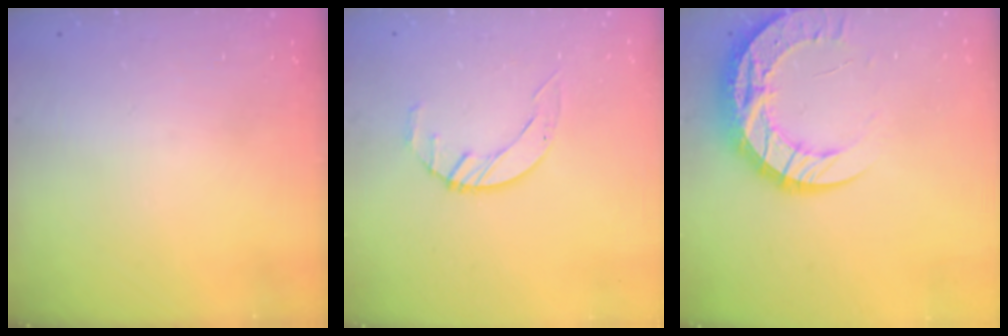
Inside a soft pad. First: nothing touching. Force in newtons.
{"total": 3.2, "press": 3.2, "slide": 0.4}
{"total": 15.4, "press": 15.4, "slide": 1.1}